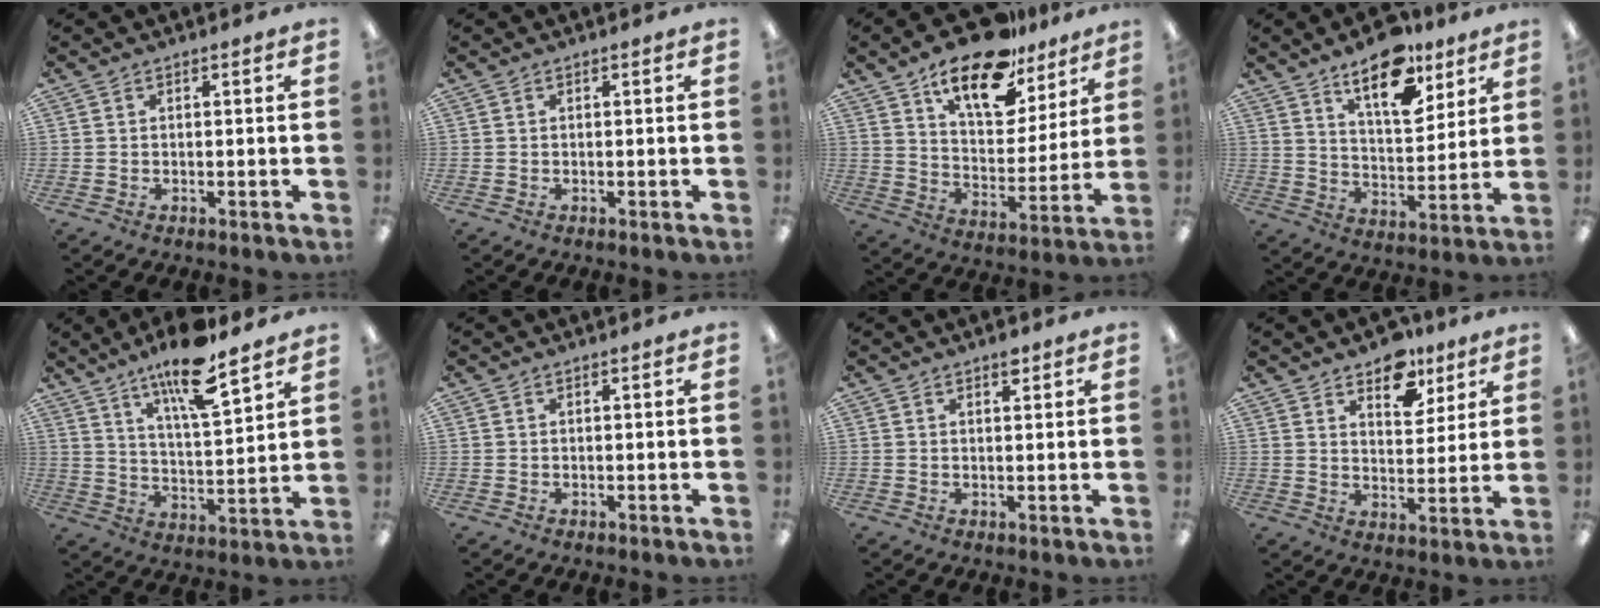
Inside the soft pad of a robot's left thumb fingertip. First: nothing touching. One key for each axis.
{"total": 0.0}
{"total": 19.0, "fx": 13.3, "fy": 8.6, "fz": 10.5, "tx": -0.169, "ty": -0.071, "tz": 0.230}
{"total": 15.9, "fx": 11.1, "fy": 7.0, "fz": 9.0, "tx": -0.124, "ty": -0.064, "tz": 0.189}
{"total": 14.5, "fx": 11.0, "fy": 2.9, "fz": 9.0, "tx": -0.154, "ty": -0.062, "tz": 0.182}
{"total": 0.0}
{"total": 2.2, "fx": 1.7, "fy": 0.7, "fz": 1.2, "tx": -0.010, "ty": -0.006, "tz": 0.026}
{"total": 10.0, "fx": 7.3, "fy": 5.6, "fz": 4.0, "tx": -0.040, "ty": -0.044, "tz": 0.127}